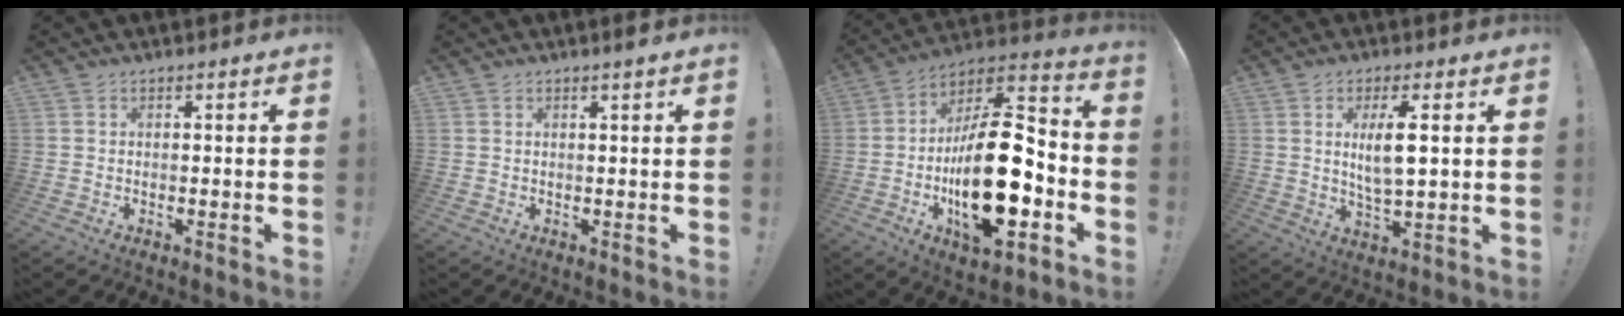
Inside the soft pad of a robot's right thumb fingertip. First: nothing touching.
{"total": 1.7, "force": [0.9, -0.3, 1.5], "torque": [-0.025, -0.001, 0.015]}
{"total": 26.5, "force": [-6.0, 12.2, 22.7], "torque": [-0.390, 0.037, -0.090]}
{"total": 8.2, "force": [2.0, 2.3, 7.6], "torque": [-0.141, -0.012, 0.027]}